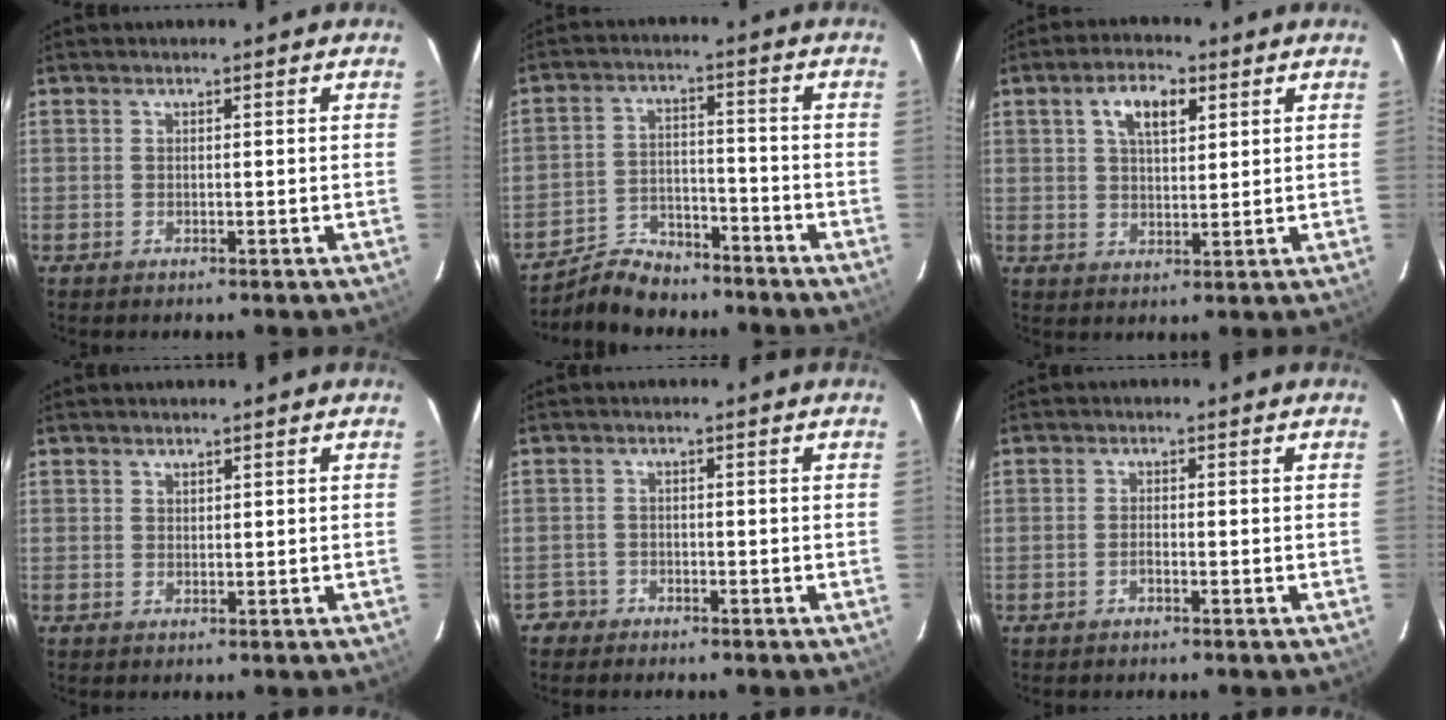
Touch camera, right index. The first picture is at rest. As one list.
[{"total": 9.6, "force": [-8.6, 3.8, 2.2], "torque": [-0.072, 0.010, -0.140]}, {"total": 6.4, "force": [2.7, 3.1, 4.9], "torque": [-0.087, 0.016, 0.050]}, {"total": 0.8, "force": [0.7, 0.3, 0.1], "torque": [-0.001, 0.001, 0.013]}, {"total": 2.4, "force": [-1.6, 1.8, -0.4], "torque": [0.002, 0.014, -0.030]}, {"total": 1.2, "force": [-0.7, 0.4, 0.9], "torque": [-0.019, 0.002, -0.013]}]